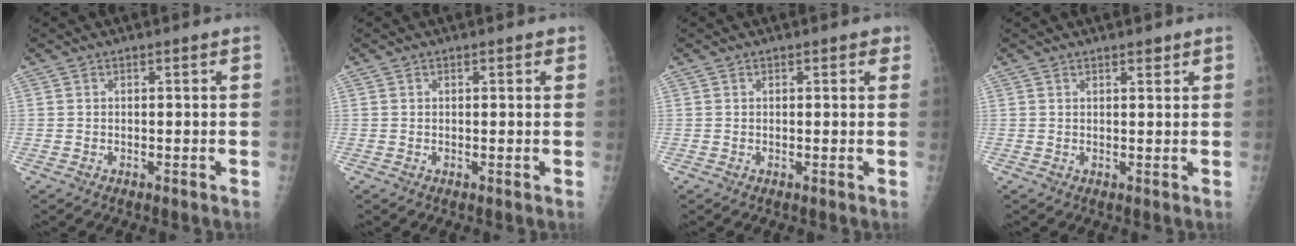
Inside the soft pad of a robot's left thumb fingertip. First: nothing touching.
{"total": 0.8, "force": [0.4, 0.4, 0.4], "torque": [0.000, -0.001, 0.002]}
{"total": 1.5, "force": [0.8, 0.9, 1.0], "torque": [0.003, 0.000, 0.005]}
{"total": 1.4, "force": [1.1, 0.5, 0.8], "torque": [-0.006, -0.007, 0.016]}